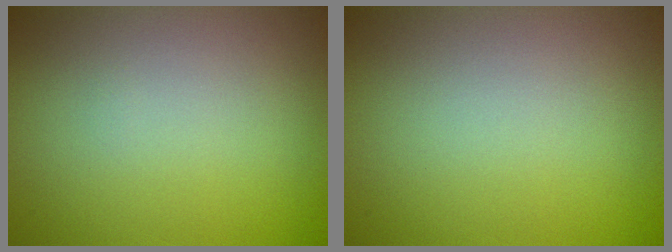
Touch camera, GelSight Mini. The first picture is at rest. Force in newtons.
{"total": 0.0}